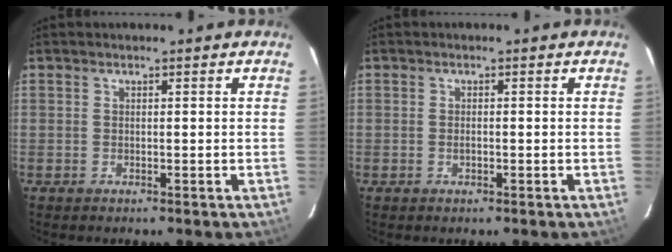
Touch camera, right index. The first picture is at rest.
{"total": 1.0, "force": [-0.4, 0.4, 0.7], "torque": [-0.015, 0.003, -0.007]}